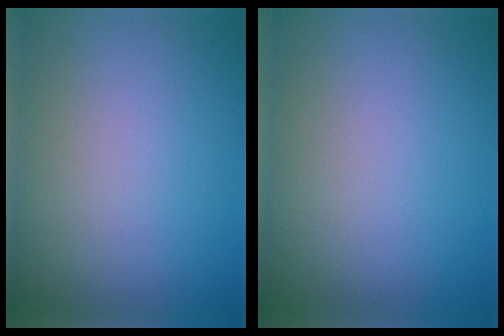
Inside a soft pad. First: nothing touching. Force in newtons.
{"total": 0.0}